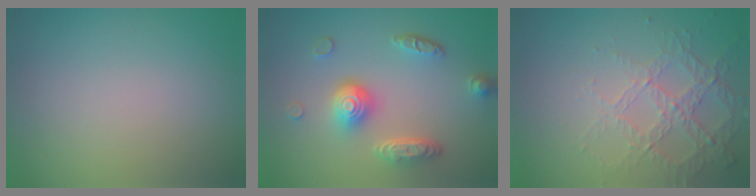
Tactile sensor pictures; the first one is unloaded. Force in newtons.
{"total": 4.9, "press": 3.7, "slide": 3.3}
{"total": 4.2, "press": 3.0, "slide": 2.9}